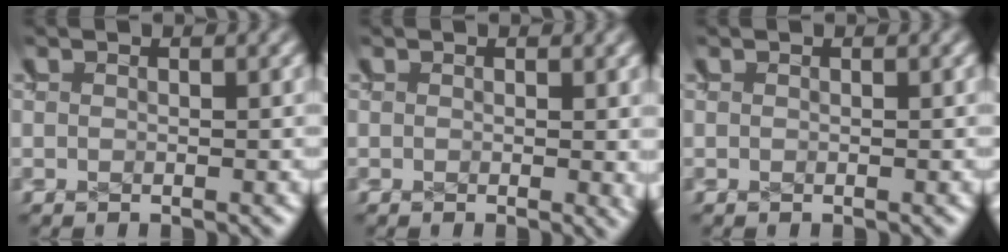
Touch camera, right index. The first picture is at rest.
{"total": 0.7, "force": [0.2, 0.2, 0.6], "torque": [-0.009, -0.004, 0.004]}
{"total": 0.0}